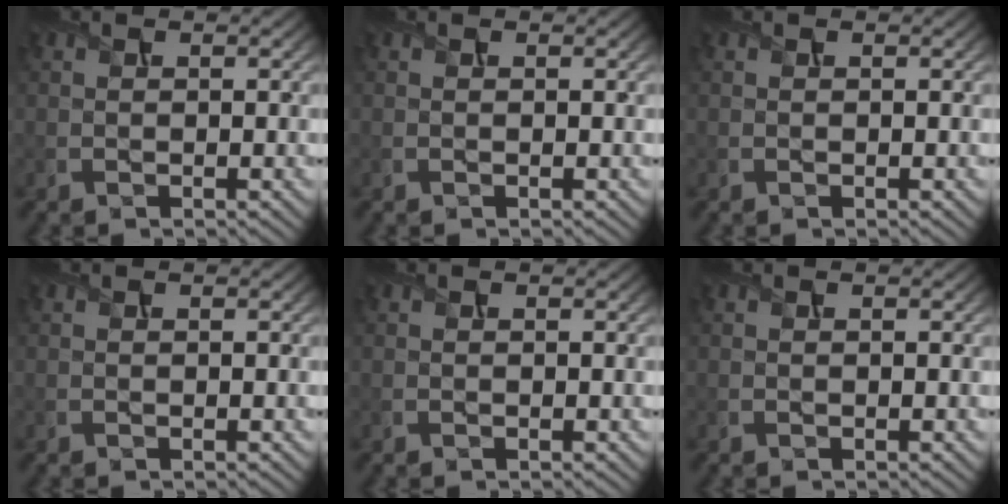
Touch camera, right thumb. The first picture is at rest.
{"total": 0.0}
{"total": 0.0}
{"total": 0.0}
{"total": 0.0}
{"total": 0.0}